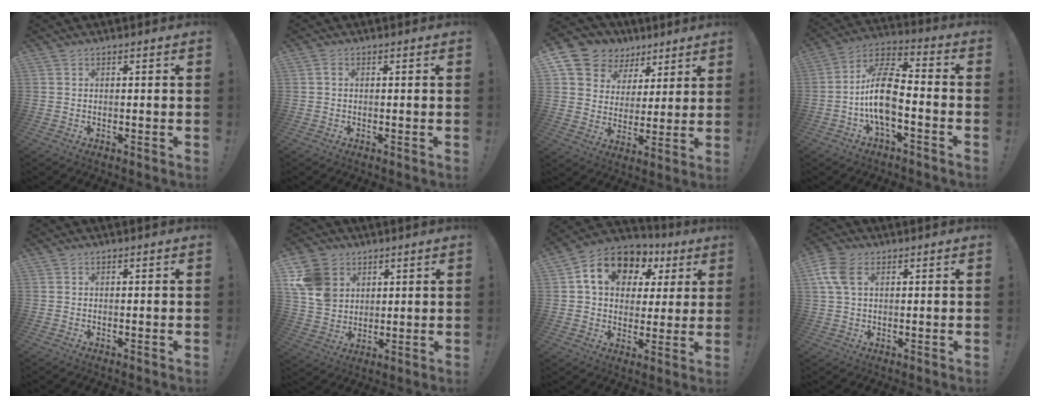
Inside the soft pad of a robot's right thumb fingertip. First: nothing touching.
{"total": 0.7, "force": [-0.1, 0.3, 0.6], "torque": [-0.013, 0.002, -0.002]}
{"total": 10.9, "force": [6.8, 8.1, 2.5], "torque": [-0.043, -0.052, 0.134]}
{"total": 15.0, "force": [-3.7, 6.9, 12.8], "torque": [-0.241, 0.025, -0.064]}
{"total": 0.0}
{"total": 13.2, "force": [5.1, 10.8, 5.5], "torque": [-0.100, -0.018, 0.105]}
{"total": 15.6, "force": [6.5, 11.3, 8.6], "torque": [-0.134, -0.017, 0.123]}
{"total": 7.6, "force": [2.8, 4.7, 5.3], "torque": [-0.108, 0.001, 0.055]}